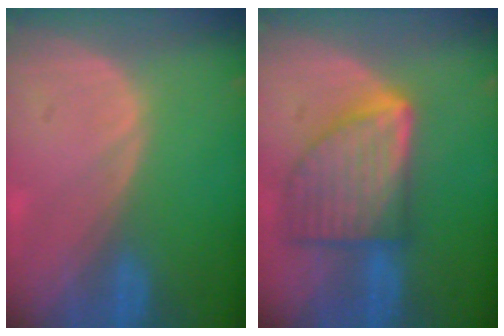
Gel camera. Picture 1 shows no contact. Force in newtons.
{"total": 9.3, "press": 9.3, "slide": 0.5}